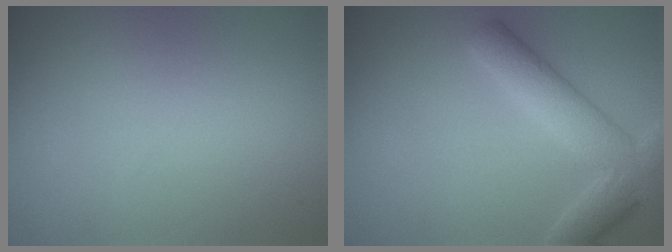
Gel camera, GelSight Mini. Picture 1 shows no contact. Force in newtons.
{"total": 5.0, "press": 5.0, "slide": 0.5}